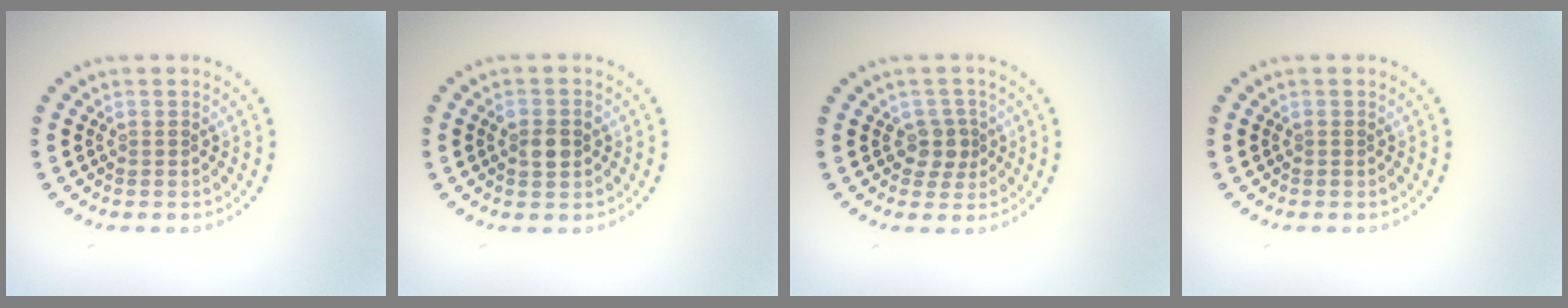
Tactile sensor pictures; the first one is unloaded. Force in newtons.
{"total": 2.5, "press": 2.5, "slide": 0.1}
{"total": 2.1, "press": 1.7, "slide": 1.1}
{"total": 0.0}